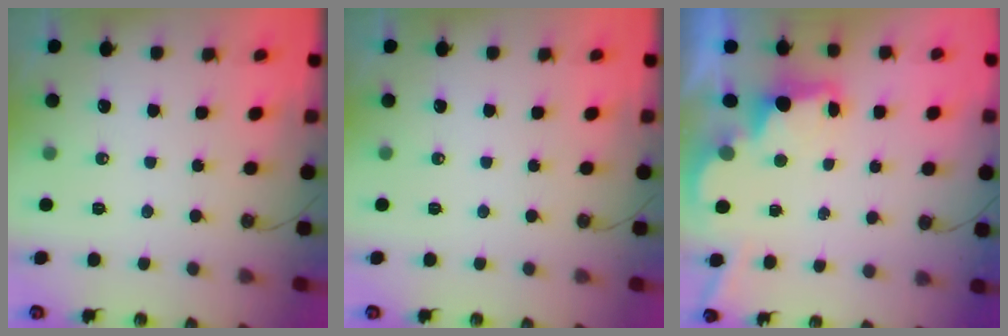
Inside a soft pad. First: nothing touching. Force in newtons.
{"total": 0.0}
{"total": 2.6, "press": 2.4, "slide": 0.8}